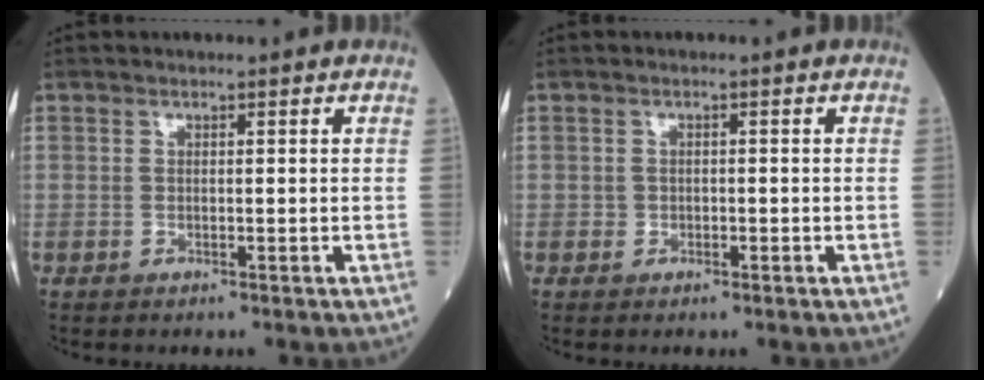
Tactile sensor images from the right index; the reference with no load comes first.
{"total": 0.7, "force": [-0.2, 0.7, 0.2], "torque": [-0.001, 0.003, -0.001]}